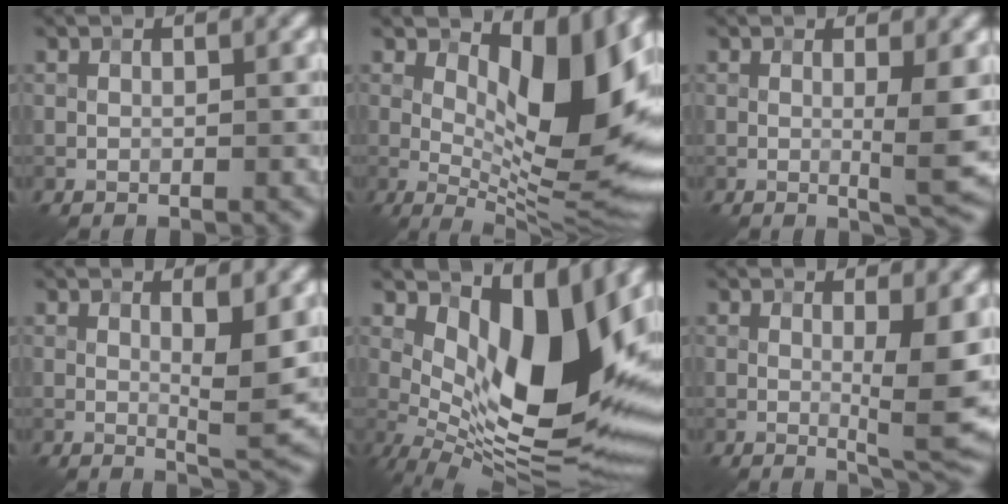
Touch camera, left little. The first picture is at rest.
{"total": 11.3, "force": [2.7, 4.2, 10.1], "torque": [-0.135, -0.004, 0.048]}
{"total": 3.9, "force": [0.1, 0.6, 3.8], "torque": [-0.055, -0.007, 0.005]}
{"total": 3.8, "force": [0.7, 0.7, 3.7], "torque": [-0.058, -0.013, 0.014]}
{"total": 14.1, "force": [2.1, 6.2, 12.5], "torque": [-0.185, -0.013, 0.039]}
{"total": 5.8, "force": [0.3, 1.2, 5.7], "torque": [-0.078, -0.012, 0.009]}